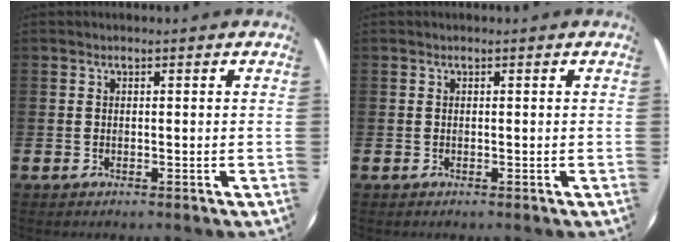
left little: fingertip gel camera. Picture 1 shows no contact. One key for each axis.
{"total": 0.0}